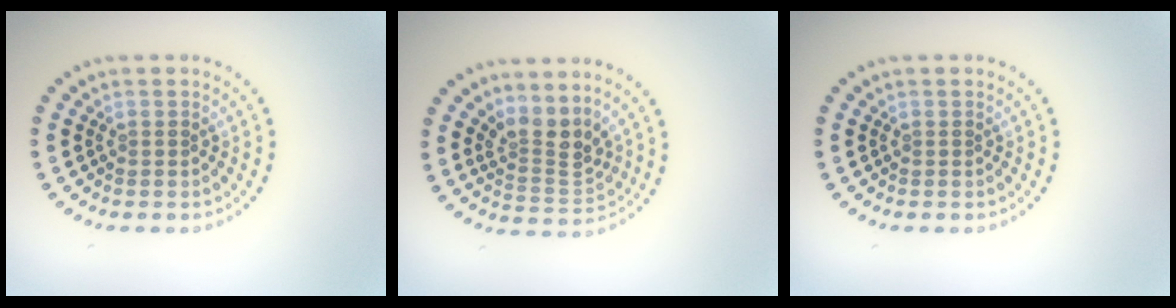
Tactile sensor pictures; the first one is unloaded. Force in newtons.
{"total": 3.2, "press": 2.5, "slide": 2.1}
{"total": 0.0}